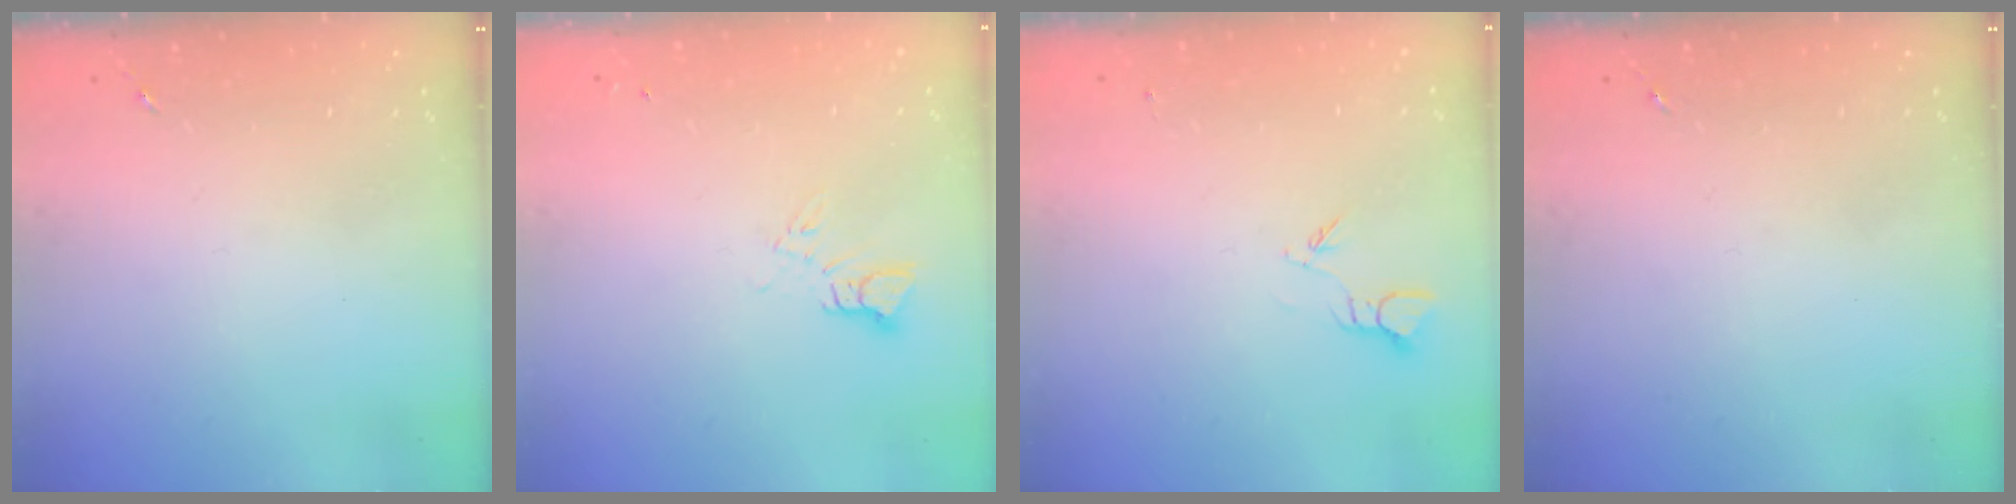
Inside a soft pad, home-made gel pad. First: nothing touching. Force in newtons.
{"total": 3.8, "press": 3.8, "slide": 0.3}
{"total": 2.7, "press": 2.7, "slide": 0.3}
{"total": 0.0}